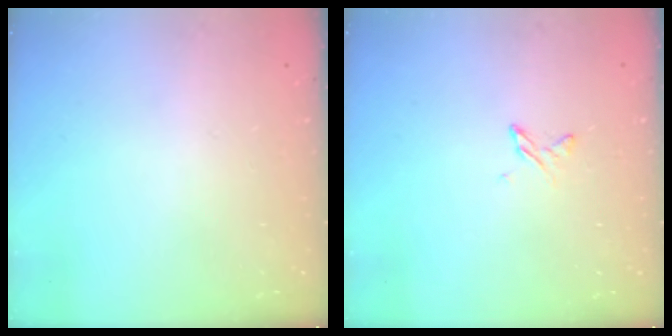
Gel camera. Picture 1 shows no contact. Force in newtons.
{"total": 4.0, "press": 4.0, "slide": 0.5}